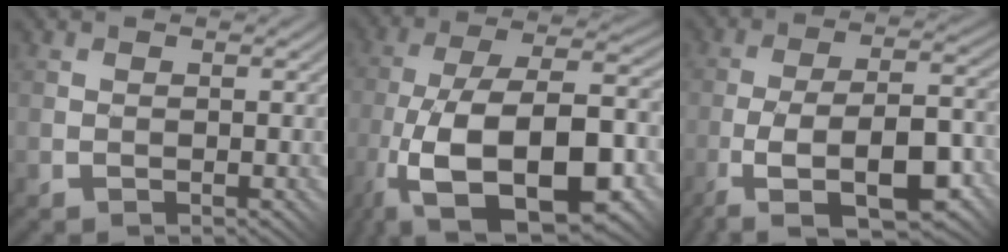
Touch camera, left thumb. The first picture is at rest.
{"total": 17.5, "force": [-7.4, 7.2, 14.1], "torque": [-0.257, -0.005, -0.135]}
{"total": 12.3, "force": [-5.8, 3.9, 10.1], "torque": [-0.181, 0.004, -0.104]}